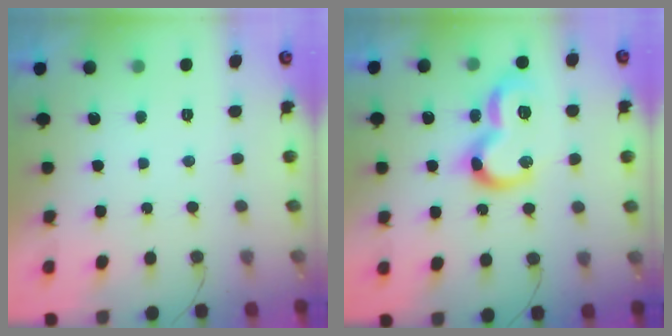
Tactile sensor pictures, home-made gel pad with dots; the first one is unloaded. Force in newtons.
{"total": 15.1, "press": 15.1, "slide": 1.0}